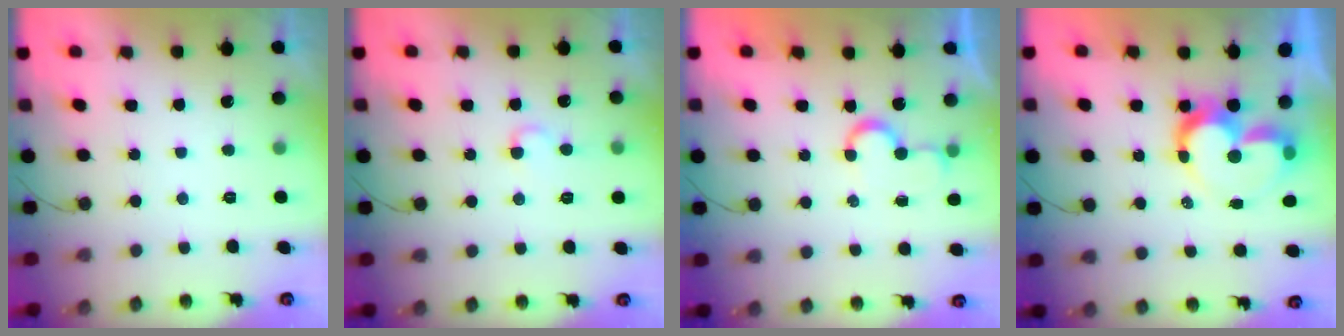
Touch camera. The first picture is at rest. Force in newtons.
{"total": 4.4, "press": 4.3, "slide": 0.5}
{"total": 5.7, "press": 5.7, "slide": 0.4}
{"total": 10.7, "press": 10.6, "slide": 1.2}